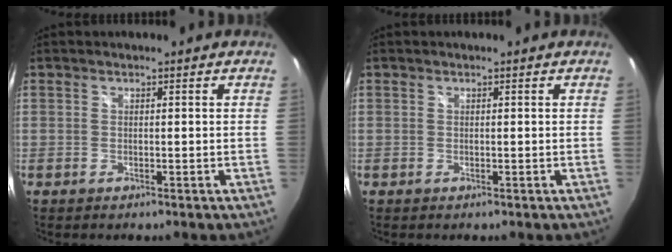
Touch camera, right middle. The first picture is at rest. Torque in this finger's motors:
{"motor_torque": [0.00, 0.00, 0.00, 0.01]}